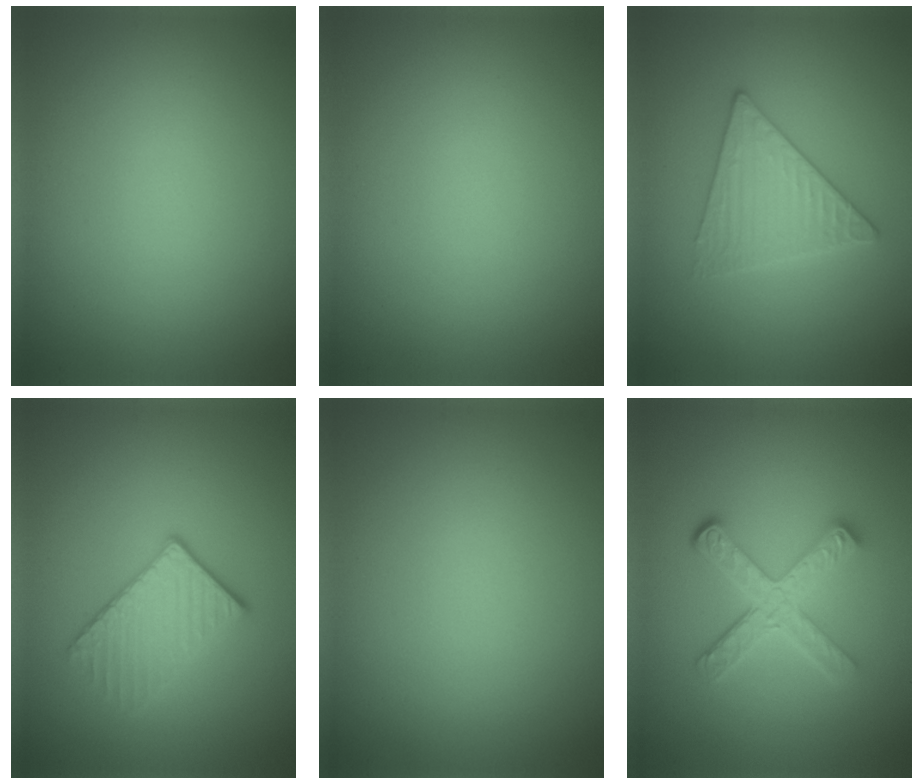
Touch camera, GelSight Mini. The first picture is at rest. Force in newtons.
{"total": 0.0}
{"total": 3.3, "press": 3.2, "slide": 0.3}
{"total": 3.0, "press": 2.9, "slide": 0.8}
{"total": 0.0}
{"total": 4.2, "press": 3.4, "slide": 2.6}